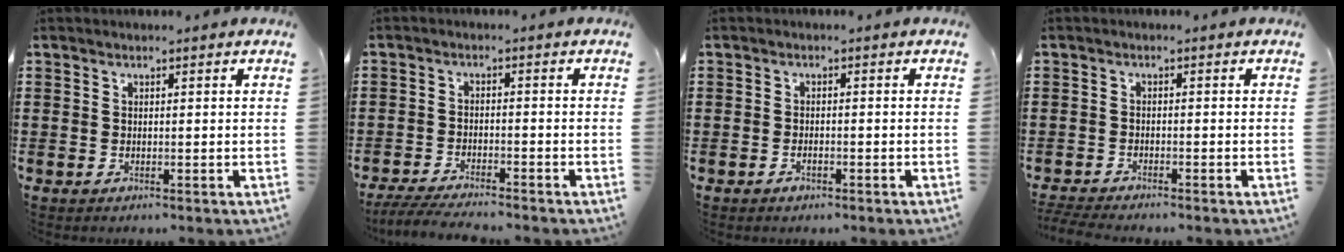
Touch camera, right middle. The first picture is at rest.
{"total": 4.0, "force": [-3.8, 0.1, 1.2], "torque": [-0.034, -0.011, -0.080]}
{"total": 1.2, "force": [-0.8, 0.4, 0.9], "torque": [-0.019, -0.004, -0.014]}
{"total": 2.2, "force": [-2.1, 0.1, 0.4], "torque": [-0.016, -0.003, -0.046]}